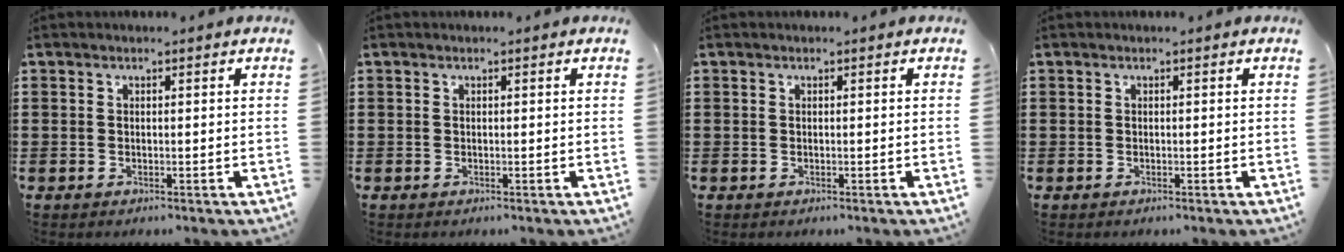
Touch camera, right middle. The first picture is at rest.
{"total": 0.0}
{"total": 0.0}
{"total": 0.0}